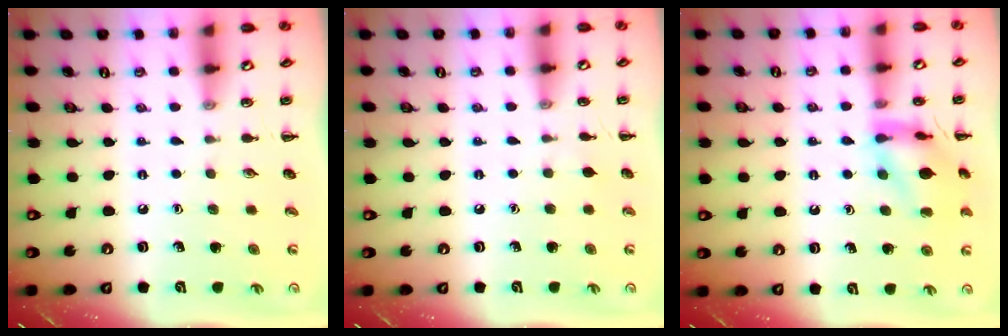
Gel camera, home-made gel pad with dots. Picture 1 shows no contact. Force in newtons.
{"total": 3.4, "press": 3.1, "slide": 1.2}
{"total": 12.8, "press": 12.8, "slide": 0.6}